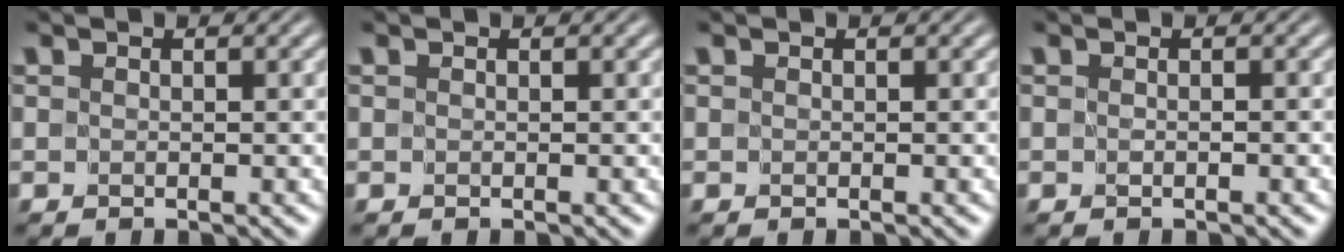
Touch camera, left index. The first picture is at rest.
{"total": 0.0}
{"total": 0.0}
{"total": 0.0}